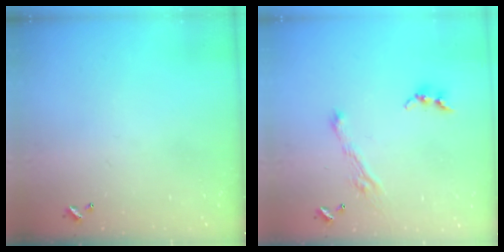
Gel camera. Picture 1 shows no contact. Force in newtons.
{"total": 3.6, "press": 3.5, "slide": 0.4}